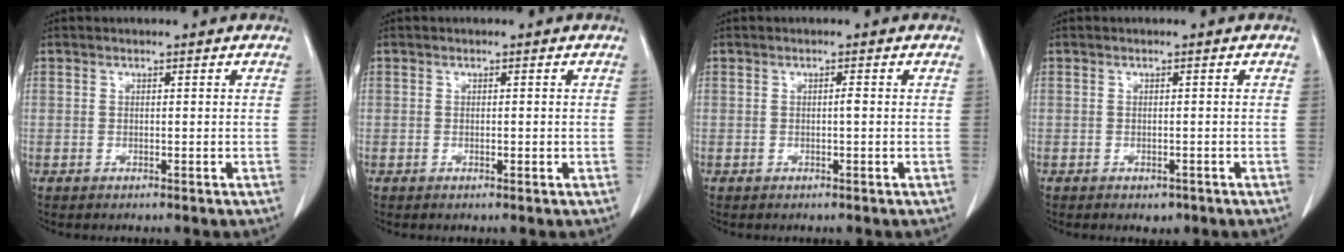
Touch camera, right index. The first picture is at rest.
{"total": 0.5, "force": [0.0, 0.4, 0.4], "torque": [-0.004, 0.001, -0.001]}
{"total": 0.7, "force": [-0.1, 0.0, 0.7], "torque": [-0.010, 0.001, -0.002]}
{"total": 1.7, "force": [-1.0, 1.0, 0.9], "torque": [-0.010, 0.001, -0.006]}